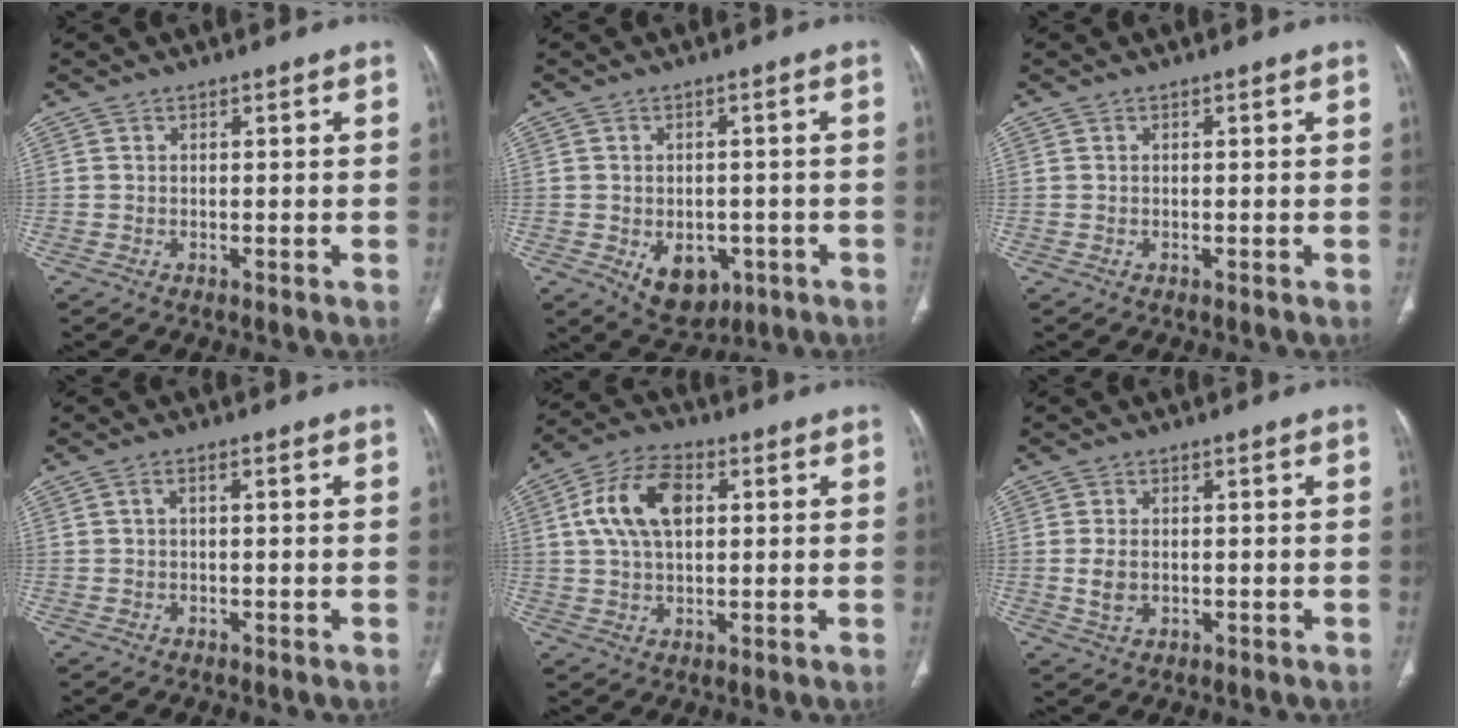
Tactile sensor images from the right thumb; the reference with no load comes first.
{"total": 8.4, "force": [-3.0, 6.0, 5.2], "torque": [-0.052, 0.008, -0.025]}
{"total": 0.0}
{"total": 1.4, "force": [0.2, 0.7, 1.3], "torque": [-0.027, 0.009, 0.003]}
{"total": 11.9, "force": [2.6, 7.1, 9.2], "torque": [-0.170, 0.014, 0.043]}
{"total": 3.7, "force": [-0.2, 2.4, 2.7], "torque": [-0.055, -0.002, 0.000]}